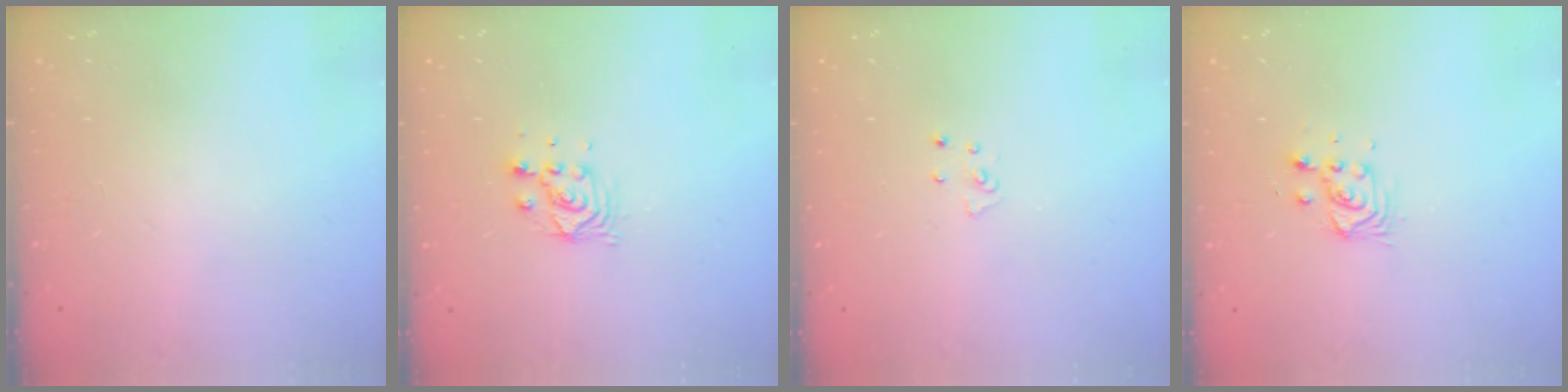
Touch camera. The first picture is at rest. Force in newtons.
{"total": 5.5, "press": 5.5, "slide": 0.3}
{"total": 3.1, "press": 3.1, "slide": 0.2}
{"total": 3.9, "press": 3.8, "slide": 0.6}